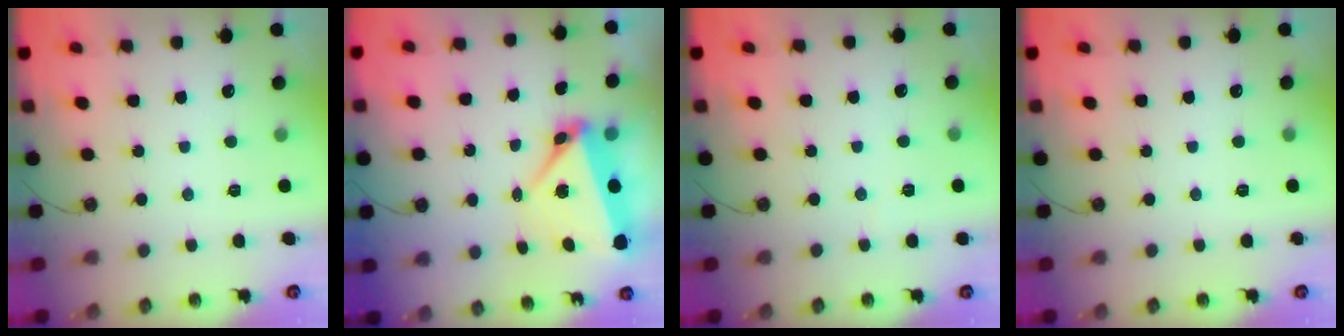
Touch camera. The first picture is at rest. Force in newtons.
{"total": 7.4, "press": 7.4, "slide": 0.9}
{"total": 3.0, "press": 2.1, "slide": 2.2}
{"total": 0.0}